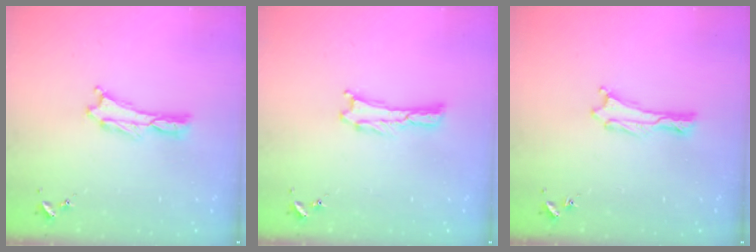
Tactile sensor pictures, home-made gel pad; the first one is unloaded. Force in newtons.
{"total": 0.0}
{"total": 0.0}